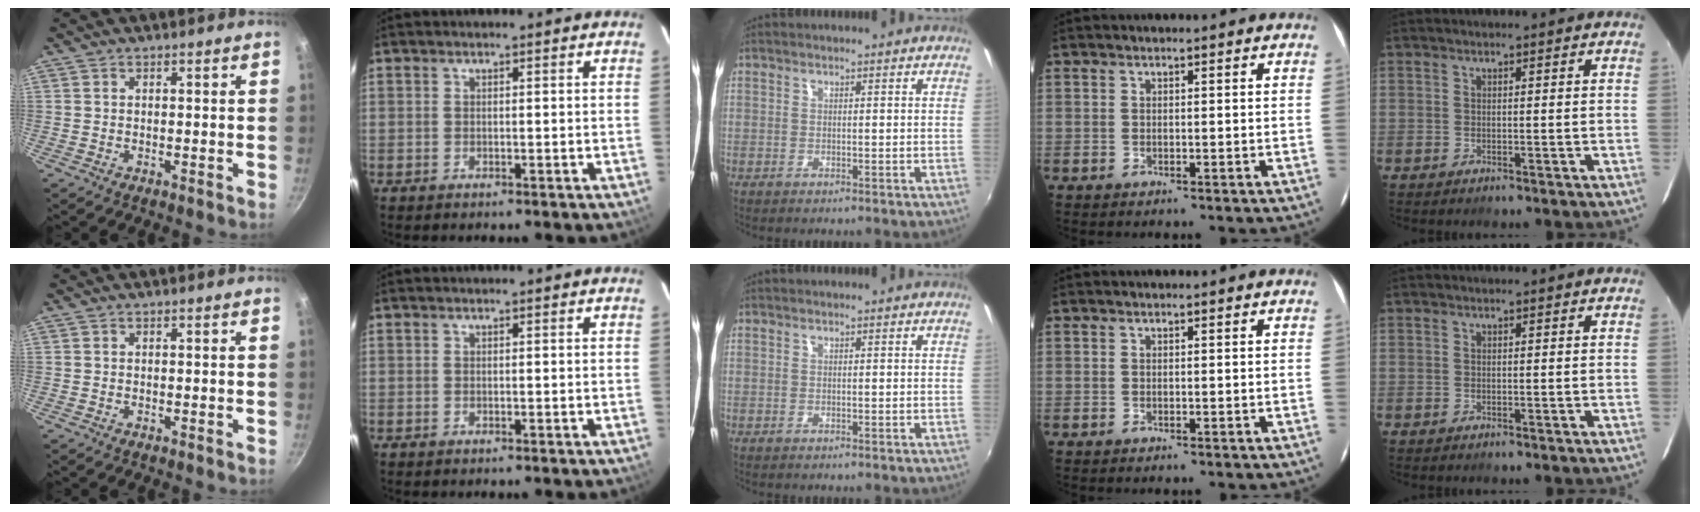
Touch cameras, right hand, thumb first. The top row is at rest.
{}